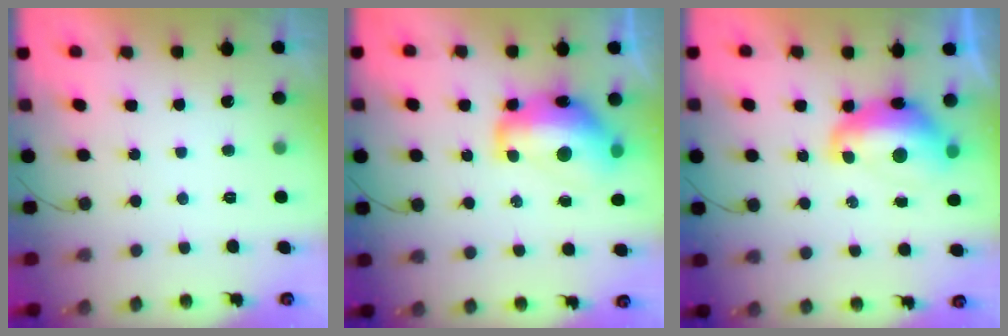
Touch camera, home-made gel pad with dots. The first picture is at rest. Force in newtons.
{"total": 15.0, "press": 14.9, "slide": 1.4}
{"total": 10.9, "press": 10.9, "slide": 0.8}